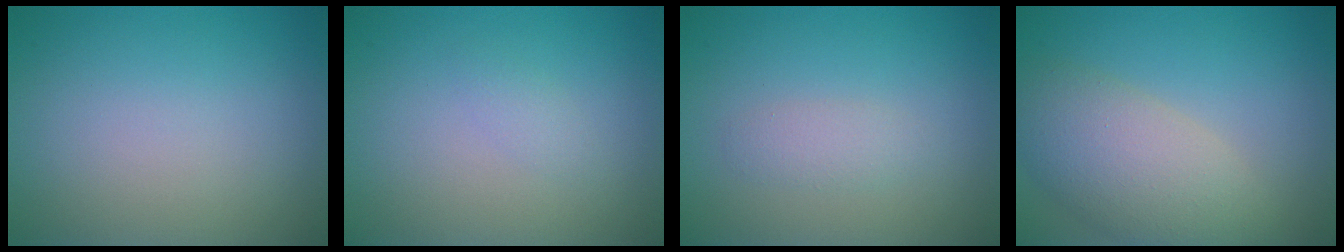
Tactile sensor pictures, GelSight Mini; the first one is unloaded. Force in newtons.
{"total": 0.9, "press": 0.9, "slide": 0.0}
{"total": 1.4, "press": 1.4, "slide": 0.1}
{"total": 6.3, "press": 6.3, "slide": 0.5}